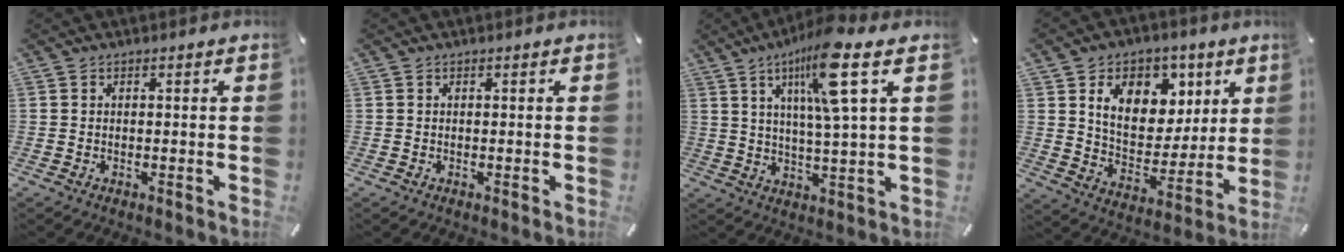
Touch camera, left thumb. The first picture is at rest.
{"total": 0.0}
{"total": 13.2, "force": [6.3, 2.0, 11.5], "torque": [-0.198, -0.015, 0.100]}
{"total": 14.2, "force": [6.9, 10.6, 6.6], "torque": [-0.101, -0.036, 0.126]}